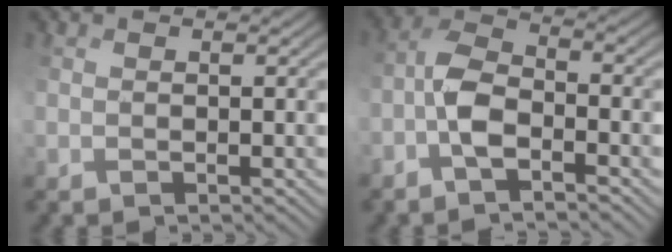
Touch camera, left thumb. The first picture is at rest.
{"total": 4.1, "force": [-2.1, 1.1, 3.4], "torque": [-0.062, 0.017, -0.054]}